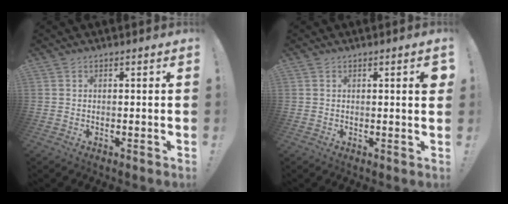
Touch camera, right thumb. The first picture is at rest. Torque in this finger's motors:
{"motor_torque": [-0.13, 0.17, 0.18, 0.11, 0.04]}